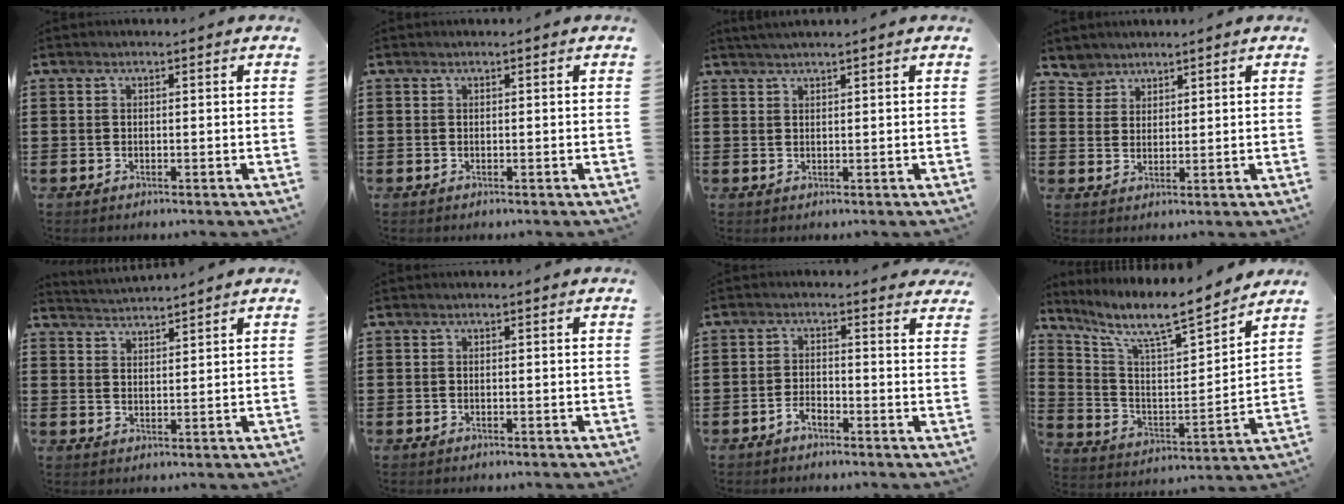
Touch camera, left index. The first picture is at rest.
{"total": 0.0}
{"total": 1.3, "force": [1.2, -0.2, 0.6], "torque": [-0.012, 0.001, 0.023]}
{"total": 3.3, "force": [2.8, 1.7, -0.3], "torque": [-0.008, 0.000, 0.055]}
{"total": 2.6, "force": [2.6, -0.4, -0.4], "torque": [-0.001, -0.010, 0.049]}
{"total": 0.0}
{"total": 2.0, "force": [-0.8, 1.1, 1.5], "torque": [-0.029, 0.006, -0.017]}
{"total": 9.0, "force": [7.5, 1.4, 4.7], "torque": [-0.116, -0.051, 0.120]}